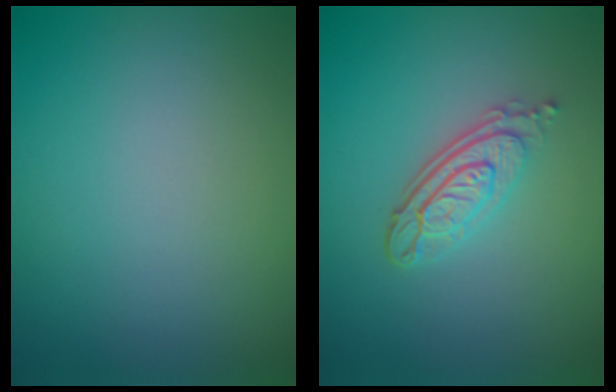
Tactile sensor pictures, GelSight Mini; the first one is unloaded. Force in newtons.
{"total": 4.1, "press": 3.0, "slide": 2.7}